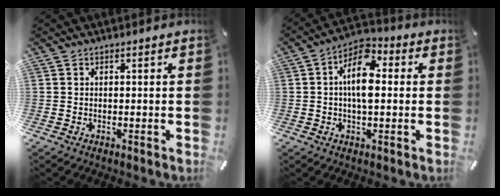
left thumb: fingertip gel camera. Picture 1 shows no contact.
{"total": 9.9, "force": [0.7, 5.3, 8.4], "torque": [-0.141, 0.001, 0.009]}